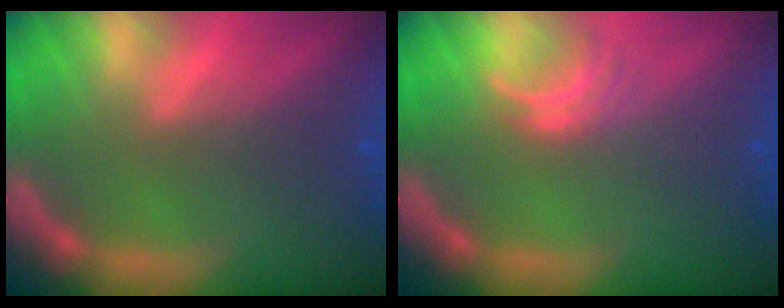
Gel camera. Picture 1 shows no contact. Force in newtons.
{"total": 2.0}